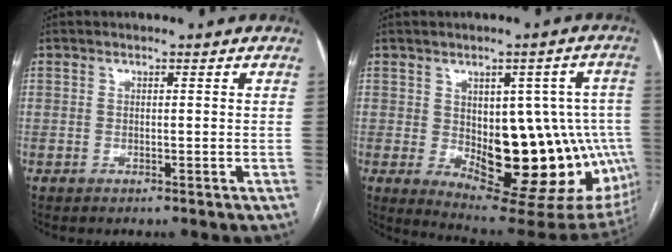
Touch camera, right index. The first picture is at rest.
{"total": 21.9, "force": [-3.2, 10.0, 19.2], "torque": [-0.182, 0.015, -0.015]}